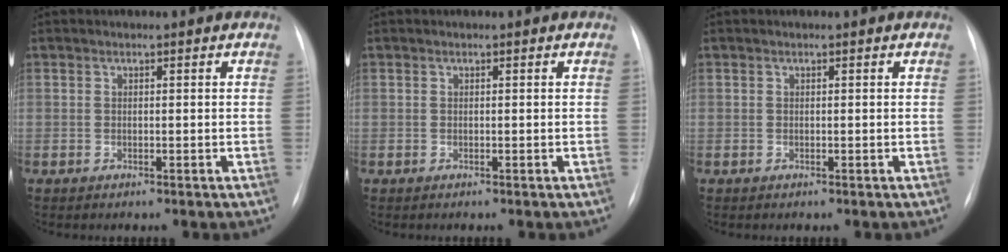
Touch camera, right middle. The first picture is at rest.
{"total": 0.0}
{"total": 0.0}